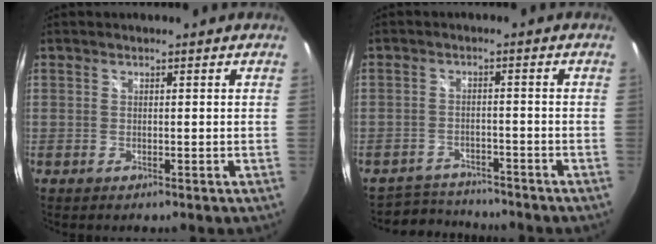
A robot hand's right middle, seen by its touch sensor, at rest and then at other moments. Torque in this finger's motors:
{"motor_torque": [-0.55, -0.09, 0.02, -0.04]}